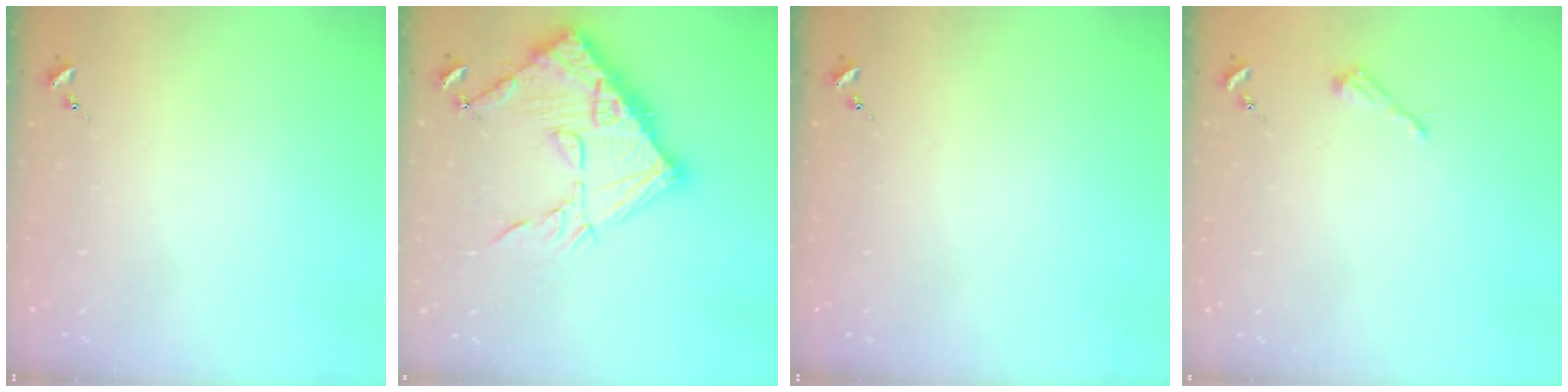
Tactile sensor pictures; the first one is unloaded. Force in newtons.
{"total": 20.9, "press": 20.8, "slide": 1.8}
{"total": 0.0}
{"total": 3.1, "press": 3.1, "slide": 0.3}